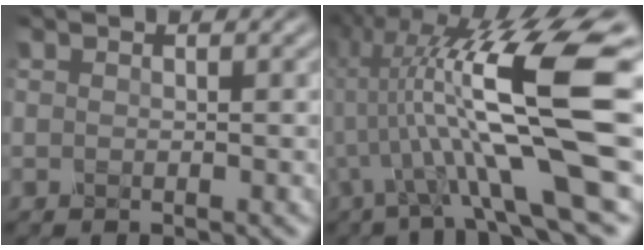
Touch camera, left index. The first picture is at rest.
{"total": 14.8, "force": [0.7, 2.6, 14.5], "torque": [-0.270, 0.013, 0.022]}